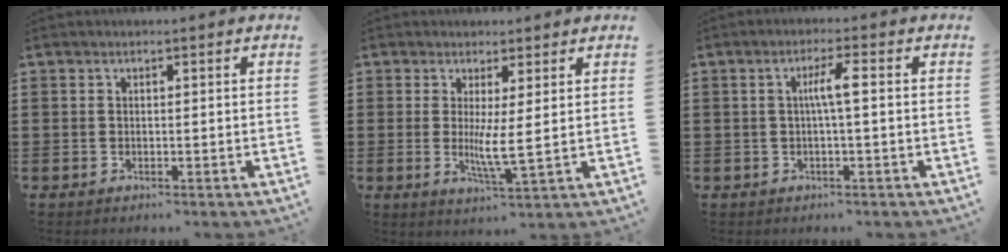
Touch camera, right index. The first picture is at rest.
{"total": 4.5, "force": [0.4, 0.1, 4.5], "torque": [-0.078, -0.014, 0.006]}
{"total": 3.5, "force": [0.1, 0.1, 3.5], "torque": [-0.066, 0.000, -0.003]}